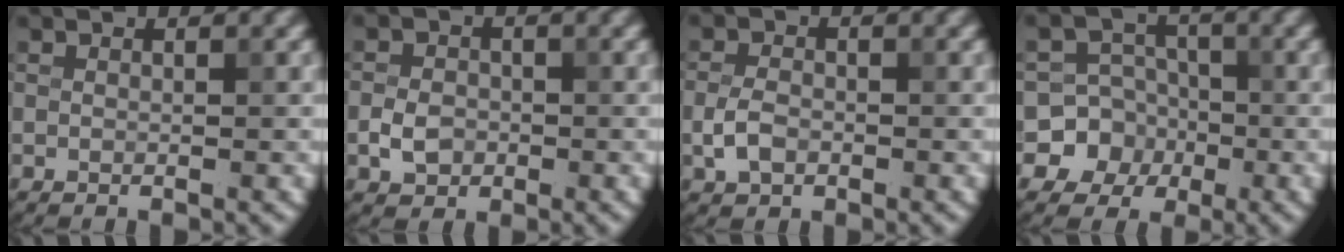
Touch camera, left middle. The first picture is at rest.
{"total": 2.5, "force": [-0.8, 1.9, 1.3], "torque": [-0.022, 0.000, -0.018]}
{"total": 2.4, "force": [-0.8, 1.6, 1.5], "torque": [-0.031, 0.002, -0.020]}
{"total": 7.4, "force": [-2.2, 7.0, 0.7], "torque": [-0.003, 0.005, -0.058]}